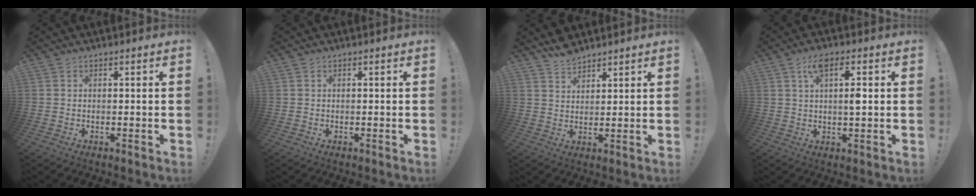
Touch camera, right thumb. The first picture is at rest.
{"total": 0.0}
{"total": 5.2, "force": [4.7, 1.8, 1.3], "torque": [-0.027, -0.025, 0.088]}
{"total": 7.1, "force": [2.2, 2.4, 6.4], "torque": [-0.103, 0.000, 0.031]}